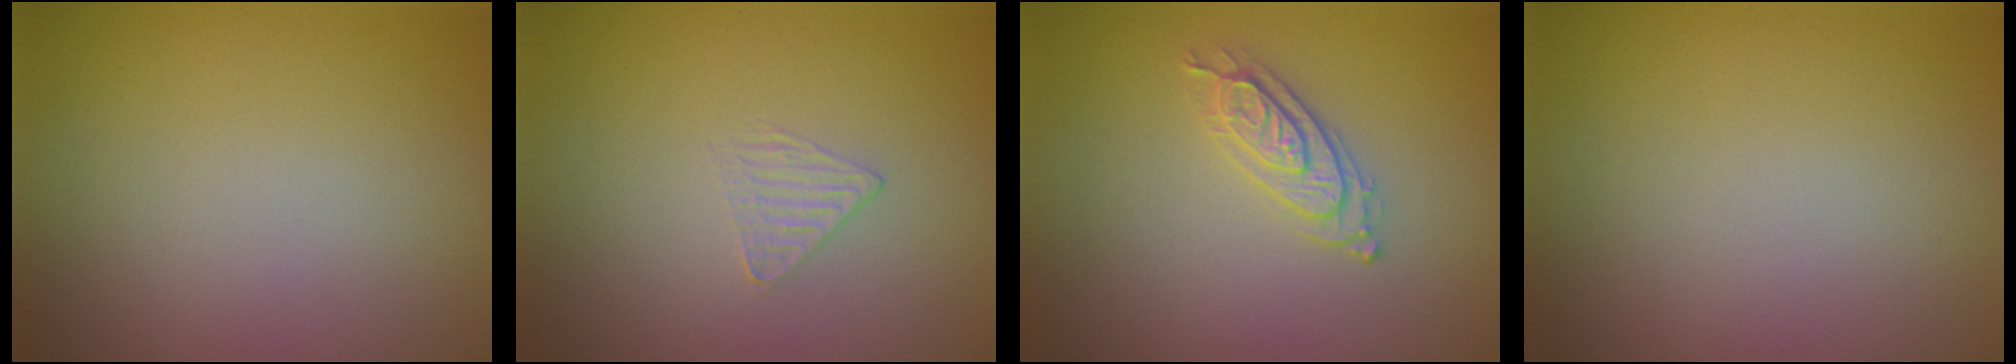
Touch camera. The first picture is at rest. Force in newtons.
{"total": 1.0, "press": 0.3, "slide": 0.9}
{"total": 2.2, "press": 2.2, "slide": 0.4}
{"total": 0.0}